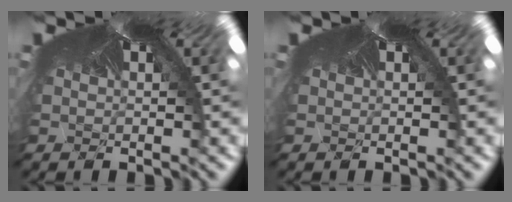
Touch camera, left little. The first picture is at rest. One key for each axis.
{"total": 0.0}